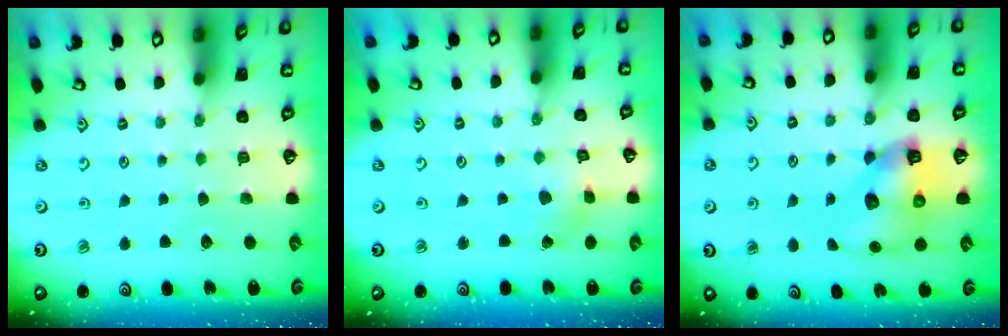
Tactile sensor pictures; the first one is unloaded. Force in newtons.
{"total": 2.1, "press": 2.1, "slide": 0.2}
{"total": 10.6, "press": 10.5, "slide": 1.3}